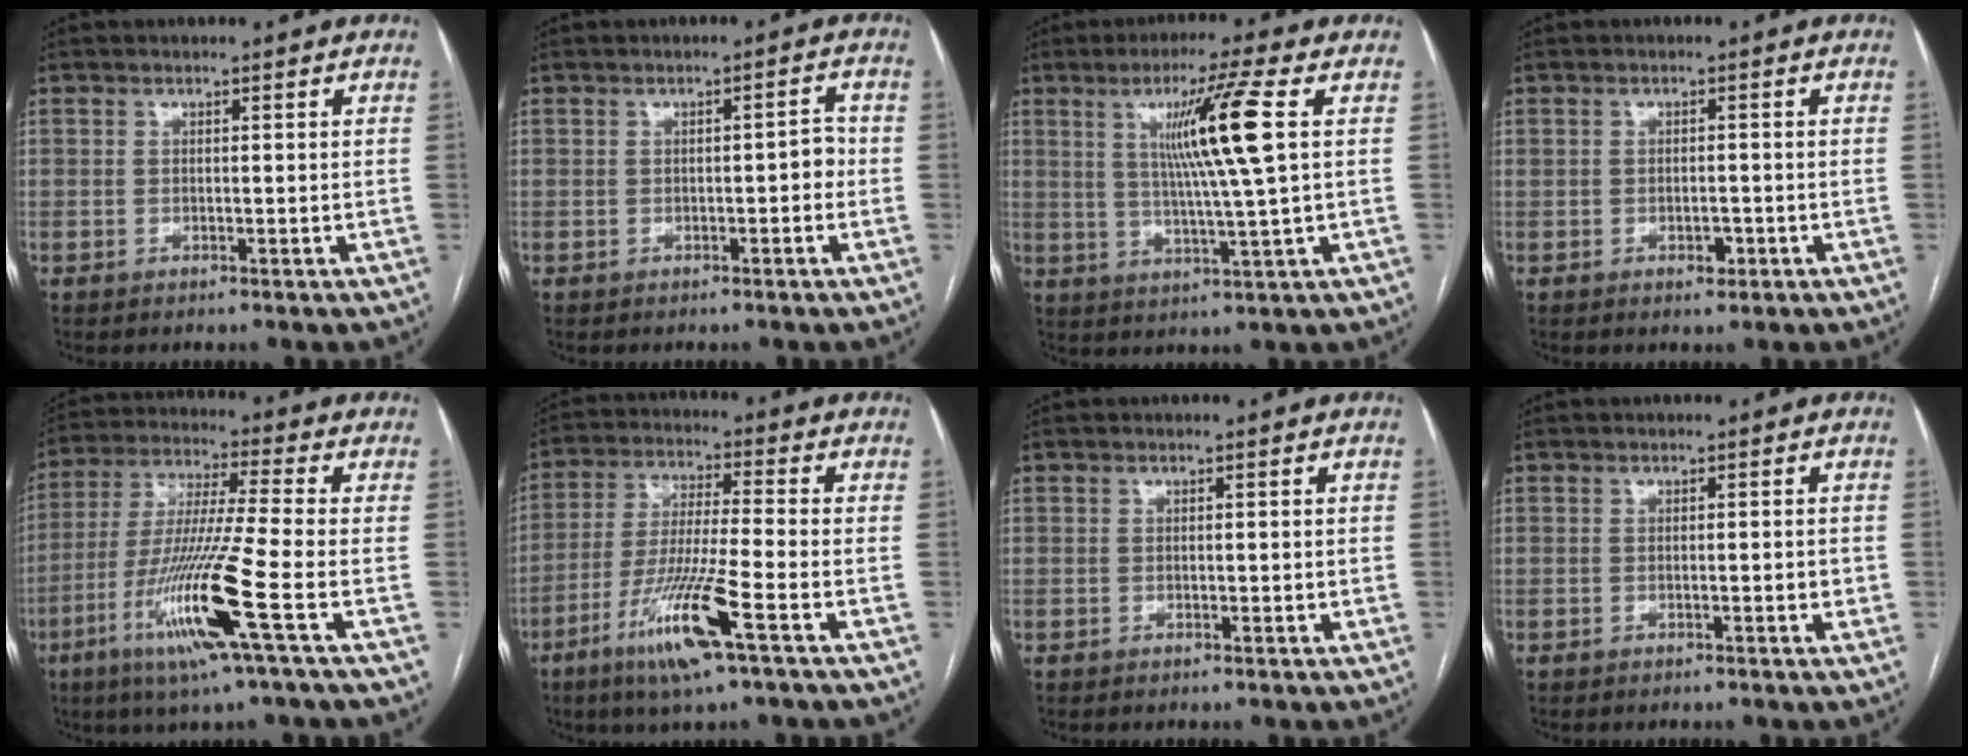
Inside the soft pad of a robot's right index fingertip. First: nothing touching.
{"total": 2.5, "force": [-0.5, 1.0, 2.3], "torque": [-0.025, 0.011, -0.007]}
{"total": 10.7, "force": [2.8, -1.7, 10.2], "torque": [-0.177, -0.002, 0.053]}
{"total": 1.9, "force": [-0.8, 1.0, 1.4], "torque": [-0.022, 0.001, -0.007]}
{"total": 15.4, "force": [-6.1, -1.3, 14.0], "torque": [-0.290, -0.026, -0.119]}
{"total": 12.6, "force": [-6.3, 0.0, 10.9], "torque": [-0.222, -0.024, -0.119]}
{"total": 0.7, "force": [-0.1, 0.3, 0.6], "torque": [-0.010, 0.005, 0.004]}
{"total": 1.3, "force": [-0.3, 0.4, 1.2], "torque": [-0.016, 0.001, -0.001]}